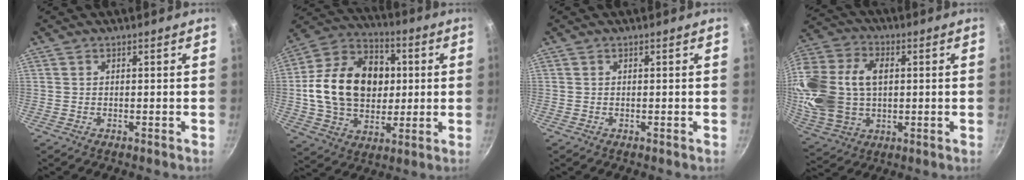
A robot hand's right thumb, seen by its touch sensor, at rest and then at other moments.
{"total": 21.9, "force": [1.7, 16.4, 14.4], "torque": [-0.215, 0.024, 0.025]}
{"total": 0.0}
{"total": 21.1, "force": [2.0, 14.6, 15.0], "torque": [-0.305, 0.021, 0.043]}